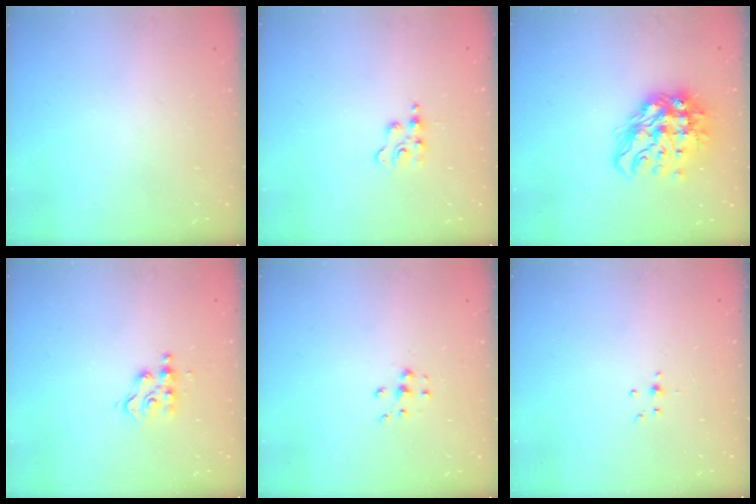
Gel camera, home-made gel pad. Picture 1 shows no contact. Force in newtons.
{"total": 2.7, "press": 2.7, "slide": 0.5}
{"total": 15.4, "press": 15.4, "slide": 1.5}
{"total": 6.1, "press": 6.1, "slide": 0.3}
{"total": 5.1, "press": 5.0, "slide": 0.7}
{"total": 2.9, "press": 2.8, "slide": 0.7}